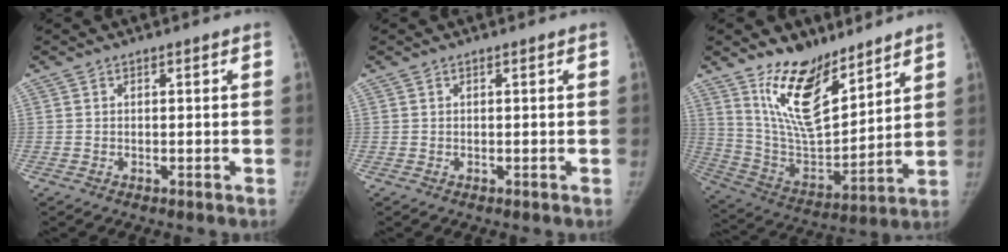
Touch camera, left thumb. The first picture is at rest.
{"total": 0.0}
{"total": 17.4, "force": [11.8, 7.3, 10.6], "torque": [-0.139, -0.085, 0.230]}